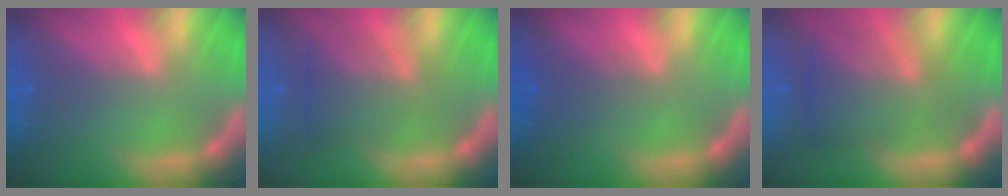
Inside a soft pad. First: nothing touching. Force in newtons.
{"total": 4.5}
{"total": 2.0}
{"total": 6.0}